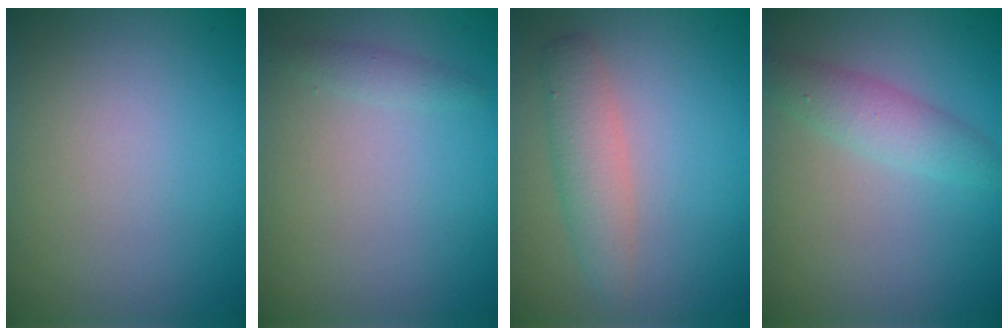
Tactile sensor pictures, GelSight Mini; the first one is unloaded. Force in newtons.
{"total": 1.0, "press": 1.0, "slide": 0.0}
{"total": 3.0, "press": 3.0, "slide": 0.1}
{"total": 2.7, "press": 2.7, "slide": 0.2}